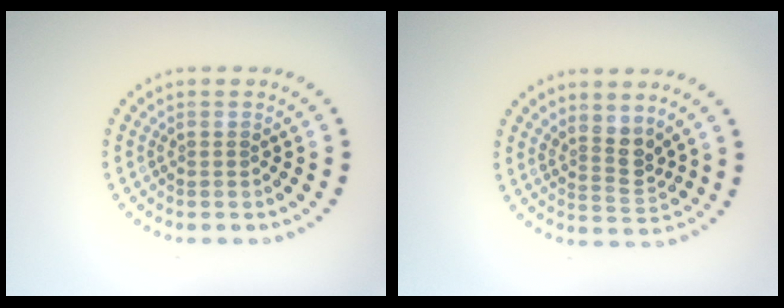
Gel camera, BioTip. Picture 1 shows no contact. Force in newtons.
{"total": 2.6, "press": 1.9, "slide": 1.7}